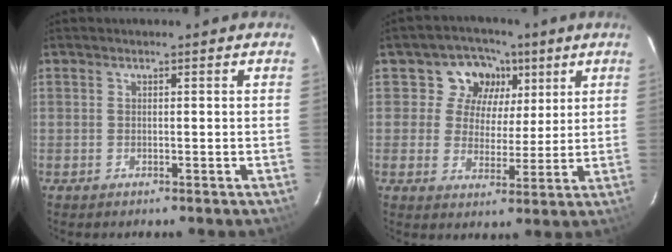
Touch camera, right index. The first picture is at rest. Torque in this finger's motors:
{"motor_torque": [0.12, 0.00, 0.12, 0.02]}